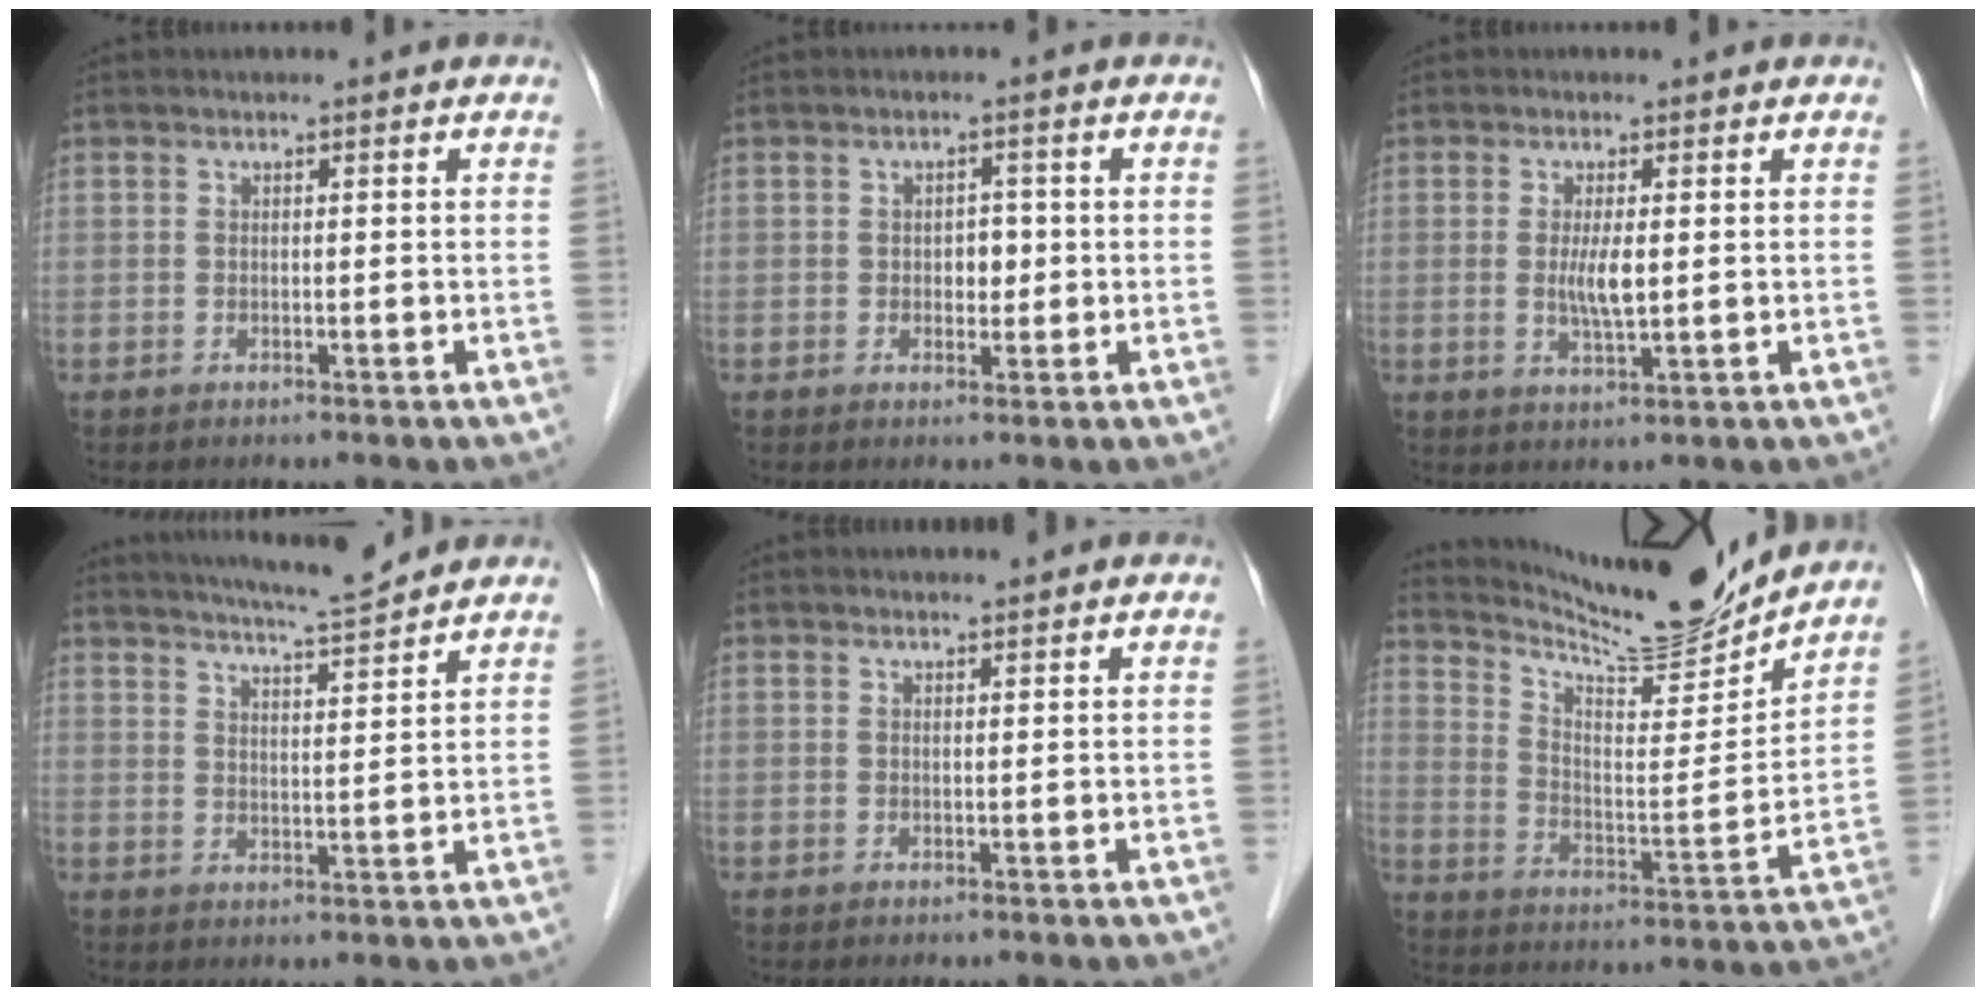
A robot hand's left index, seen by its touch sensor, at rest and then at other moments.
{"total": 2.3, "force": [-0.1, 1.6, 1.7], "torque": [-0.022, 0.004, 0.002]}
{"total": 3.6, "force": [0.3, 0.6, 3.5], "torque": [-0.071, -0.007, 0.008]}
{"total": 8.5, "force": [8.0, -0.6, 3.0], "torque": [-0.056, -0.001, 0.126]}
{"total": 1.3, "force": [1.3, -0.1, 0.3], "torque": [-0.006, 0.005, 0.025]}
{"total": 16.9, "force": [16.1, 0.3, 4.9], "torque": [-0.099, -0.038, 0.255]}